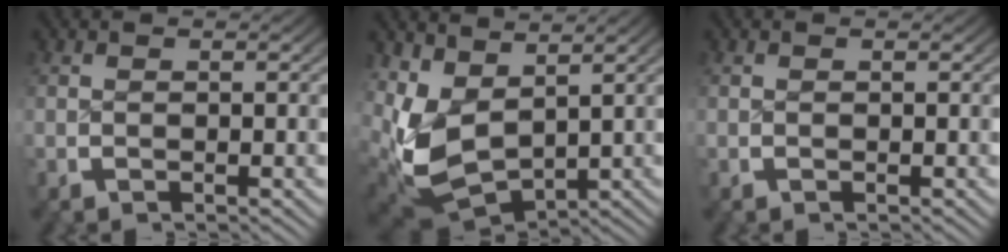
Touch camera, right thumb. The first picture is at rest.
{"total": 9.1, "force": [-1.1, 7.8, 4.7], "torque": [-0.159, -0.087, 0.021]}
{"total": 0.0}